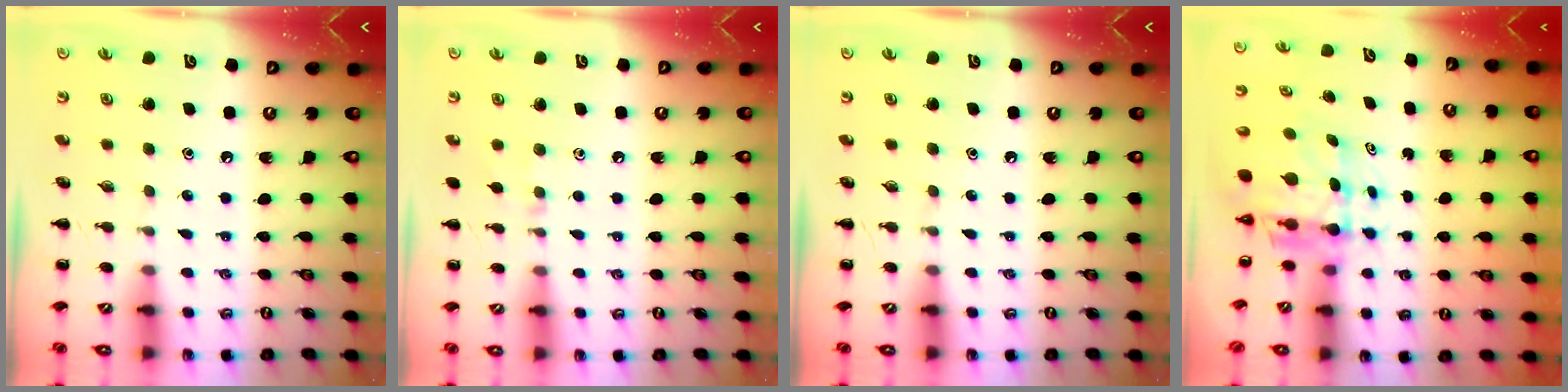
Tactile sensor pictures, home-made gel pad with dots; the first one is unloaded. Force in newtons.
{"total": 5.1, "press": 4.8, "slide": 1.7}
{"total": 0.0}
{"total": 6.7, "press": 6.5, "slide": 1.9}